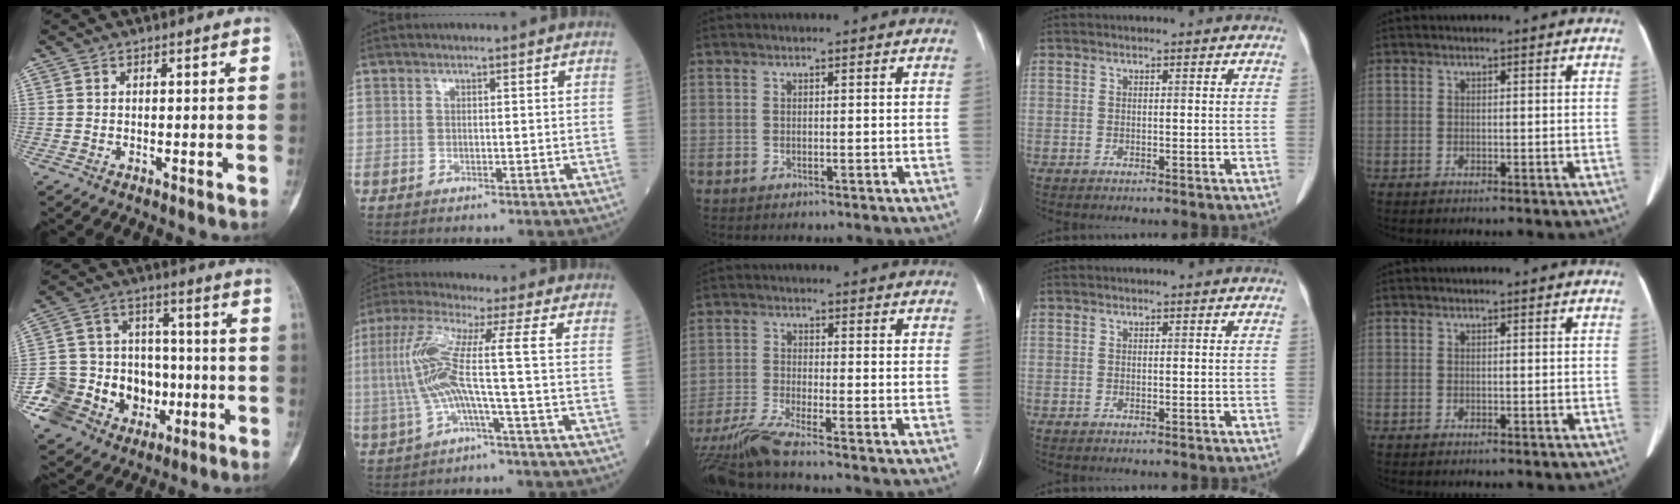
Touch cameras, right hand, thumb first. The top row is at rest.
{"thumb": {"total": 19.1, "force": [-6.2, 15.7, 8.8], "torque": [-0.141, 0.068, -0.096]}, "index": {"total": 9.4, "force": [-0.9, -0.8, 9.3], "torque": [-0.214, 0.022, -0.022]}, "middle": {"total": 10.7, "force": [-8.7, -1.5, 6.0], "torque": [-0.125, -0.026, -0.163]}}